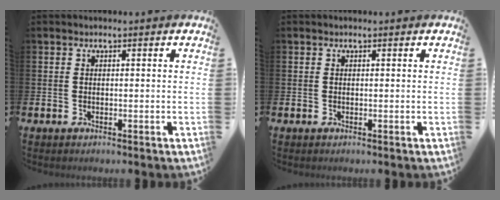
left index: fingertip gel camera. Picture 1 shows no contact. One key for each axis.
{"total": 0.0}